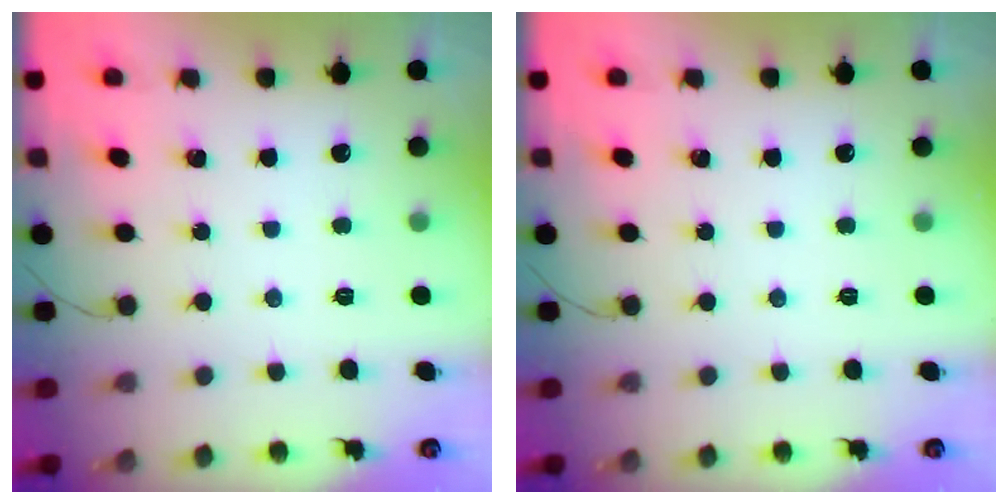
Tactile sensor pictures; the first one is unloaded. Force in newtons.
{"total": 0.0}